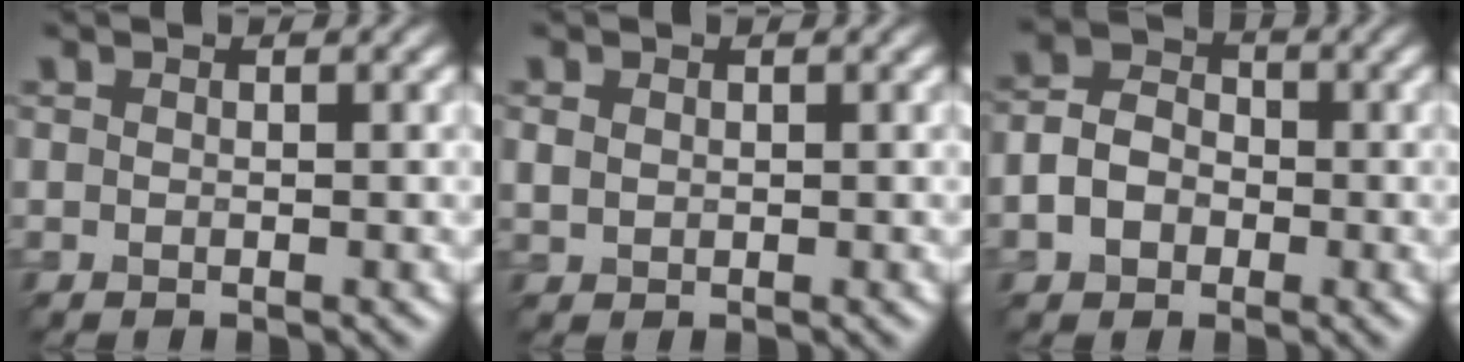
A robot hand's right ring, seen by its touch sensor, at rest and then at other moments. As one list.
[{"total": 1.1, "force": [0.3, 0.9, 0.6], "torque": [-0.014, -0.003, 0.008]}, {"total": 3.9, "force": [-1.2, 3.0, 2.1], "torque": [-0.039, -0.001, -0.029]}]